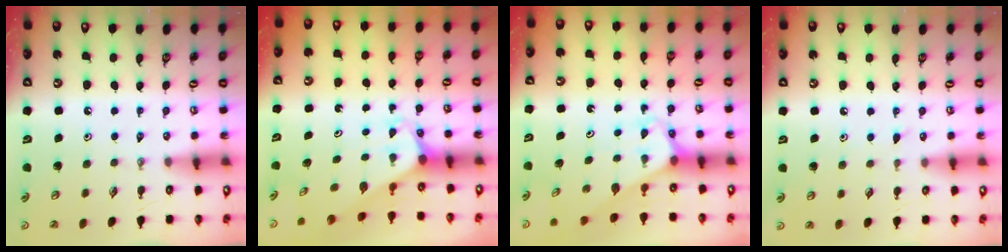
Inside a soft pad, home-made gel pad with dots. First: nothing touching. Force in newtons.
{"total": 1.9, "press": 1.9, "slide": 0.1}
{"total": 3.2, "press": 3.2, "slide": 0.2}
{"total": 4.5, "press": 4.4, "slide": 0.7}